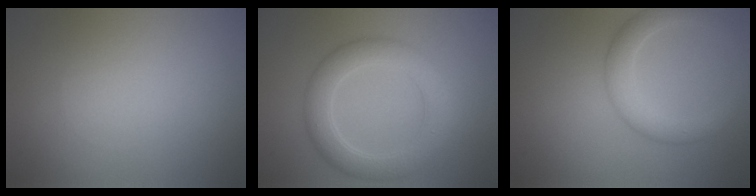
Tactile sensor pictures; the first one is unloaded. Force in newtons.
{"total": 5.2, "press": 5.2, "slide": 0.2}
{"total": 4.1, "press": 4.1, "slide": 0.0}